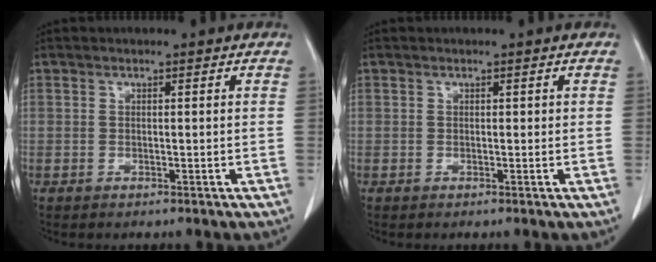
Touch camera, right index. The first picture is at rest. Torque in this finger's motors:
{"motor_torque": [0.10, -0.09, 0.02, 0.01]}